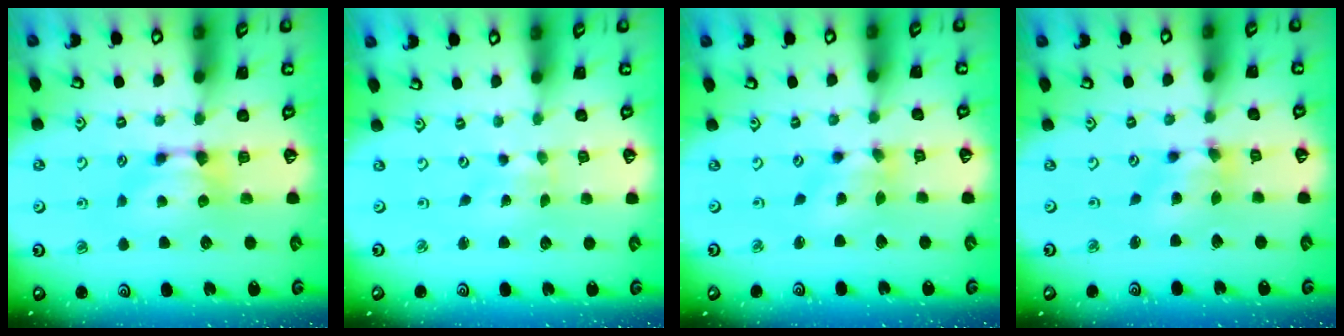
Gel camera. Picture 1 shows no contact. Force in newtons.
{"total": 5.4, "press": 5.4, "slide": 0.7}
{"total": 2.2, "press": 1.7, "slide": 1.4}
{"total": 3.4, "press": 3.0, "slide": 1.6}